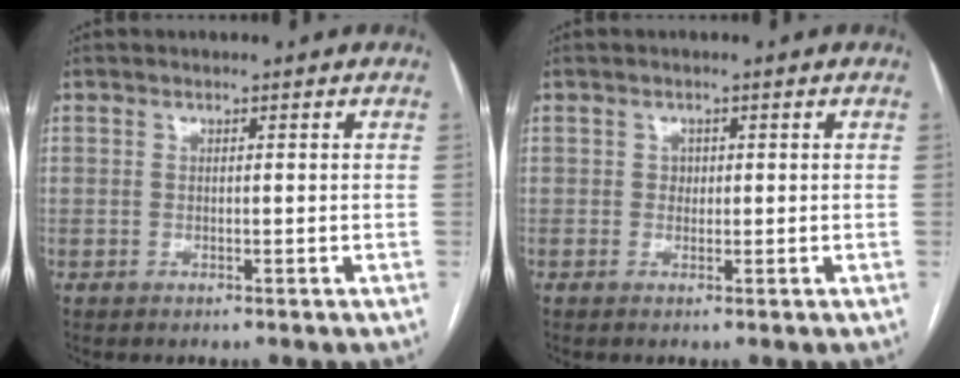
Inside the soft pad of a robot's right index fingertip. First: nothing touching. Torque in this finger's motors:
{"motor_torque": [0.07, 0.17, -0.04, 0.00]}